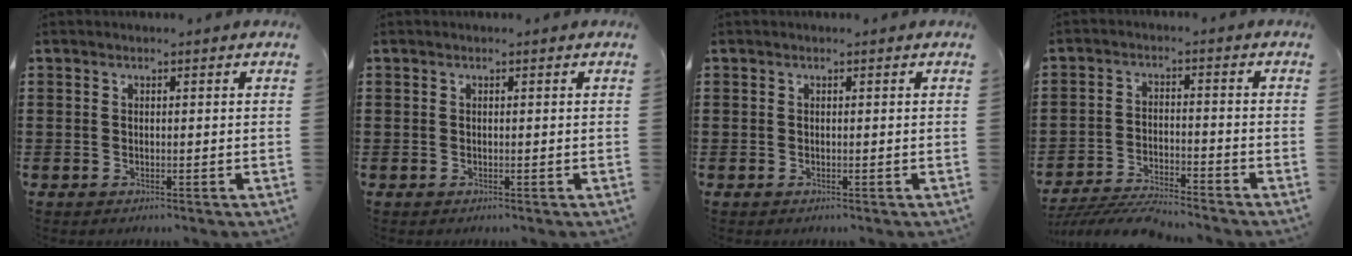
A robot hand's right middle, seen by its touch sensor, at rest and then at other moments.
{"total": 0.0}
{"total": 0.0}
{"total": 5.7, "force": [-5.5, 0.3, 1.4], "torque": [-0.034, -0.003, -0.112]}